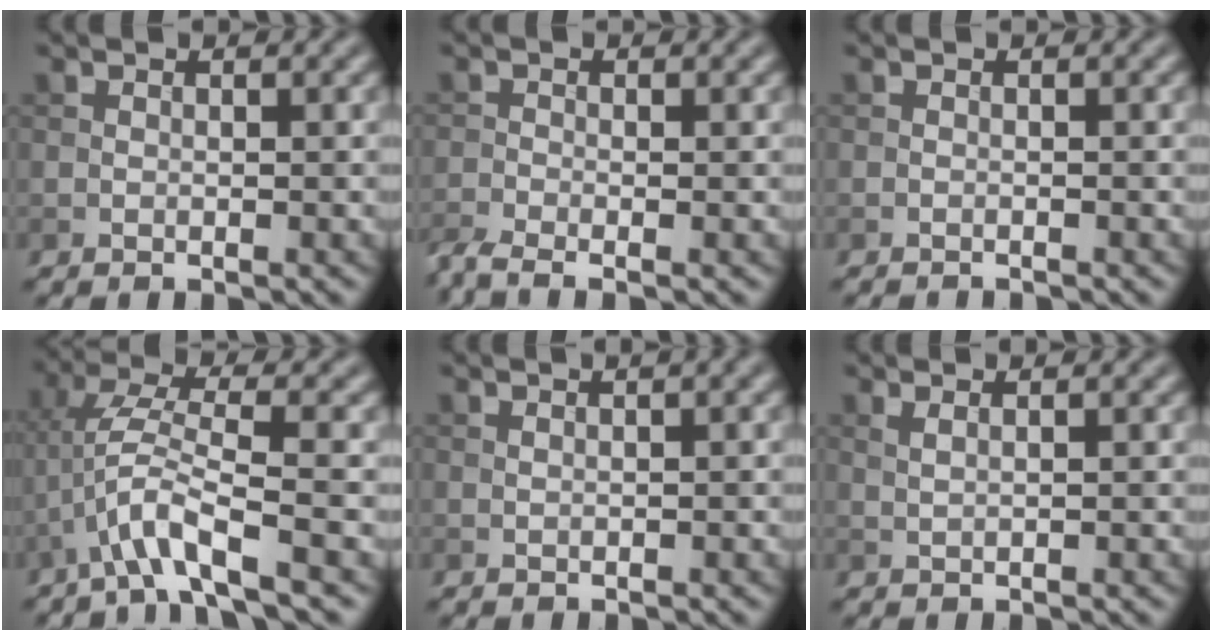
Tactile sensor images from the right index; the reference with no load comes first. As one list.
[{"total": 3.4, "force": [-2.6, 0.8, 2.0], "torque": [-0.045, -0.014, -0.062]}, {"total": 0.9, "force": [-0.9, 0.0, 0.1], "torque": [0.003, -0.004, -0.014]}, {"total": 5.1, "force": [-2.4, 0.6, 4.4], "torque": [-0.090, 0.012, -0.051]}, {"total": 1.6, "force": [0.8, 0.4, 1.3], "torque": [-0.024, 0.005, 0.005]}, {"total": 1.1, "force": [0.7, 0.4, 0.8], "torque": [-0.015, 0.000, 0.007]}]